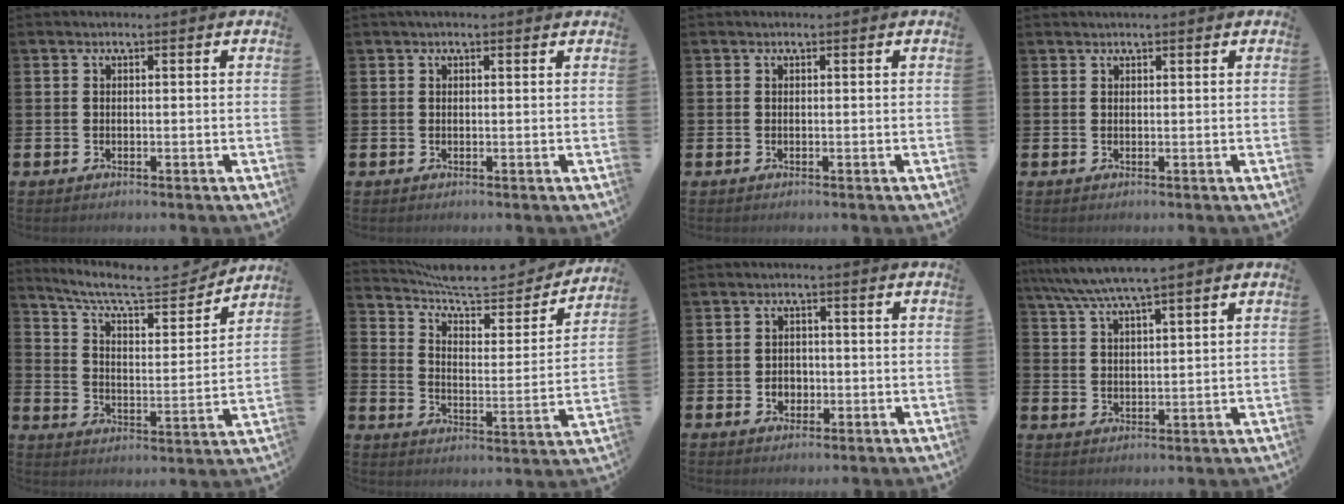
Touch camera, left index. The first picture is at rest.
{"total": 0.8, "force": [0.7, 0.1, 0.5], "torque": [-0.005, 0.002, 0.011]}
{"total": 0.0}
{"total": 1.0, "force": [1.0, 0.1, 0.3], "torque": [0.010, -0.003, 0.014]}
{"total": 8.9, "force": [8.1, 1.8, 3.2], "torque": [-0.088, -0.058, 0.138]}
{"total": 8.3, "force": [7.6, 1.9, 2.6], "torque": [-0.068, -0.062, 0.127]}
{"total": 2.2, "force": [-0.5, 2.0, 0.8], "torque": [-0.012, 0.003, -0.016]}
{"total": 6.3, "force": [5.7, 0.1, 2.7], "torque": [-0.071, -0.018, 0.101]}